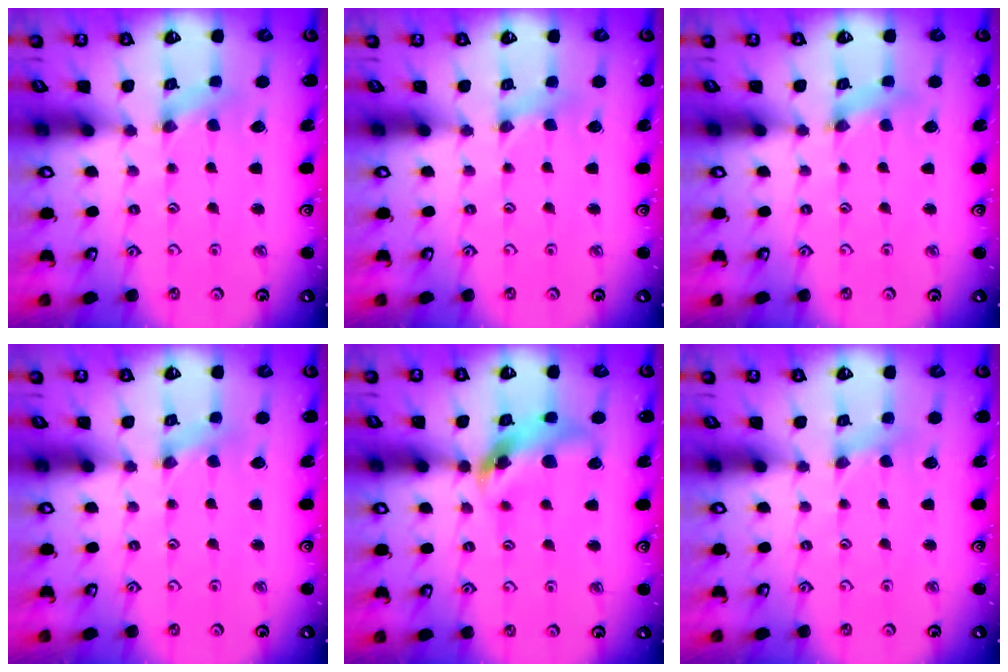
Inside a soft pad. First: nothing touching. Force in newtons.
{"total": 0.8, "press": 0.8, "slide": 0.2}
{"total": 1.3, "press": 1.3, "slide": 0.4}
{"total": 0.0}
{"total": 12.9, "press": 12.7, "slide": 1.8}
{"total": 1.4, "press": 1.3, "slide": 0.3}